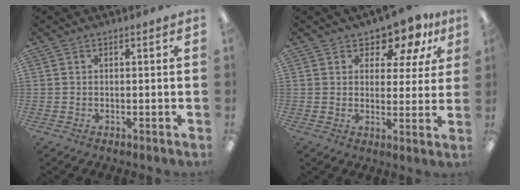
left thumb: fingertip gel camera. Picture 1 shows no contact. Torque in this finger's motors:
{"motor_torque": [-0.09, 0.04, -0.23, 0.13, 0.00]}